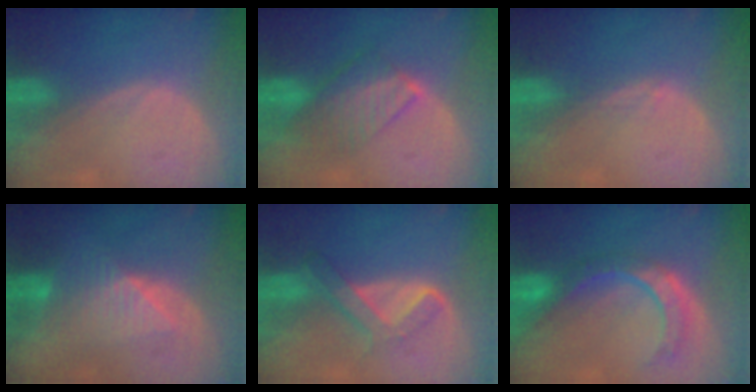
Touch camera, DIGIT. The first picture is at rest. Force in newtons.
{"total": 6.5, "press": 6.5, "slide": 0.7}
{"total": 1.0, "press": 0.7, "slide": 0.7}
{"total": 6.4, "press": 6.4, "slide": 0.3}
{"total": 5.3, "press": 5.1, "slide": 1.4}
{"total": 8.6, "press": 7.2, "slide": 4.5}